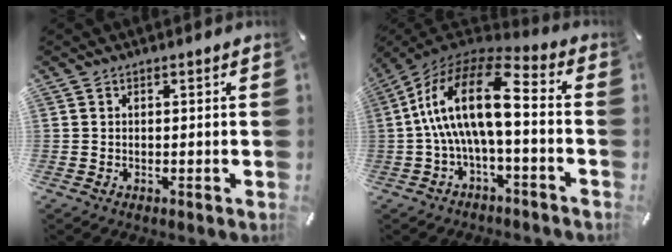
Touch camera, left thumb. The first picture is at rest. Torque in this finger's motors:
{"motor_torque": [0.10, 1.71, 1.71, -1.06, 0.83]}